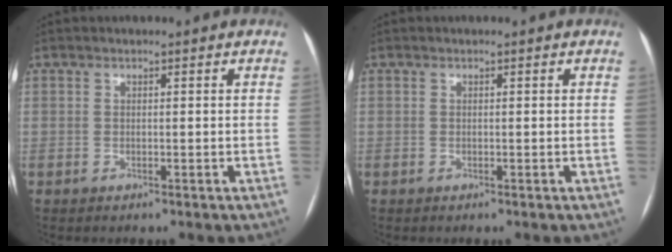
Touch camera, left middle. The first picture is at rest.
{"total": 0.0}